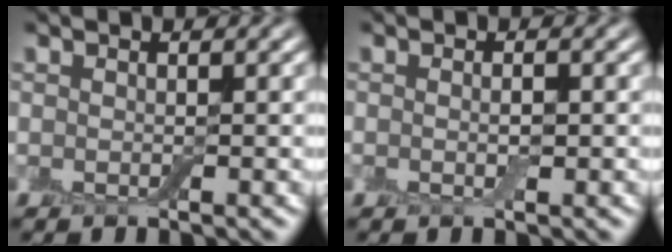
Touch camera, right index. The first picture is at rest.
{"total": 0.9, "force": [-0.2, 0.2, 0.8], "torque": [-0.015, -0.004, -0.003]}